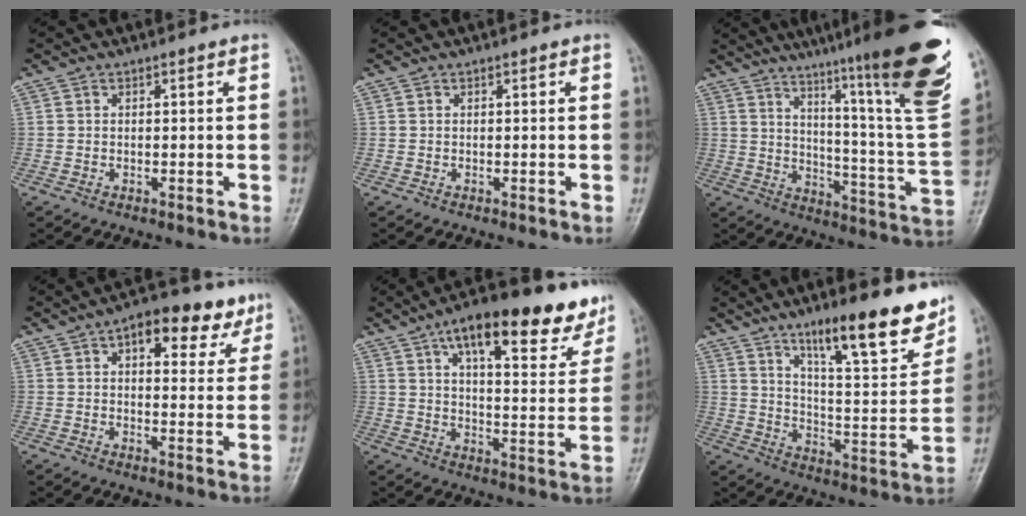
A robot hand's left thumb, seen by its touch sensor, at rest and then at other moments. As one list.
[{"total": 0.0}, {"total": 28.7, "force": [19.2, 2.0, 21.2], "torque": [-0.275, -0.110, 0.271]}, {"total": 11.9, "force": [6.3, 5.9, 8.1], "torque": [-0.068, -0.011, 0.081]}, {"total": 21.2, "force": [13.3, 7.2, 14.9], "torque": [-0.176, -0.035, 0.189]}, {"total": 19.5, "force": [12.9, 4.4, 14.0], "torque": [-0.169, -0.070, 0.204]}]